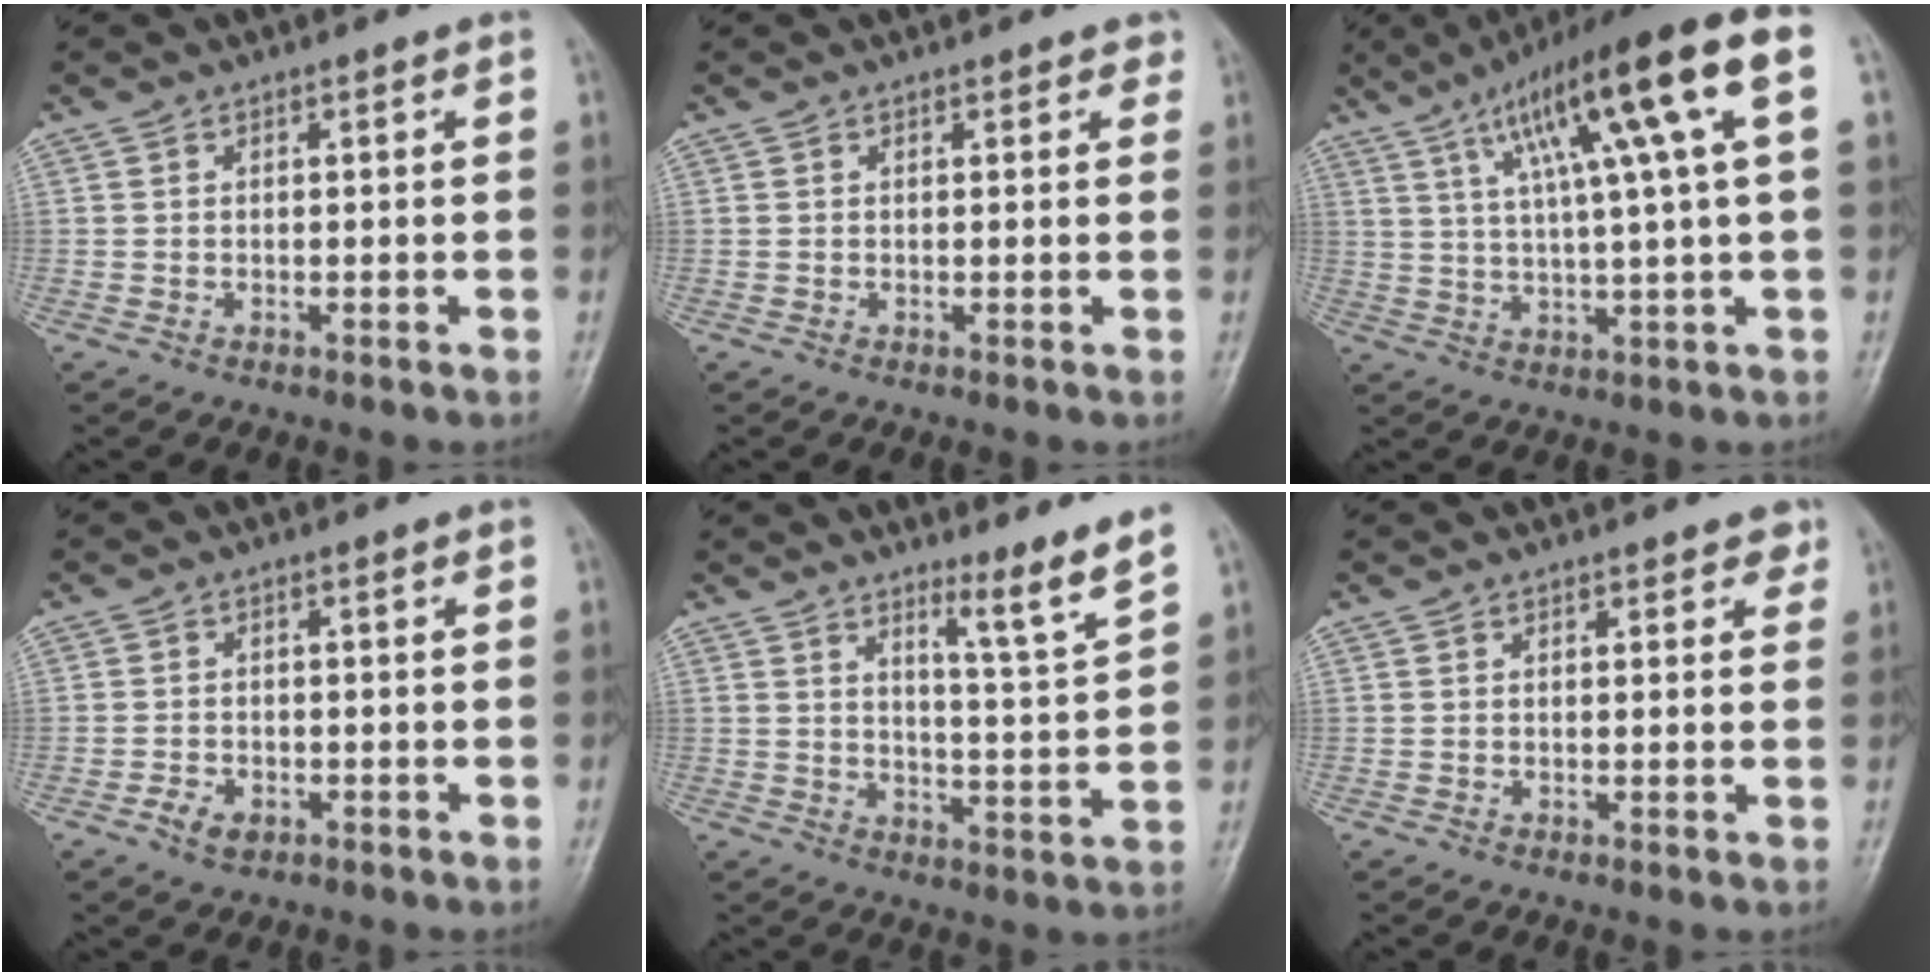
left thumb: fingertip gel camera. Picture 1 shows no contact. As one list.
[{"total": 1.5, "force": [1.0, 0.8, 0.8], "torque": [0.004, -0.002, 0.006]}, {"total": 18.3, "force": [6.7, 2.0, 16.9], "torque": [-0.269, 0.016, 0.104]}, {"total": 3.0, "force": [-1.6, 1.9, 1.7], "torque": [-0.030, 0.008, -0.025]}, {"total": 6.8, "force": [5.2, -0.7, 4.3], "torque": [-0.063, -0.062, 0.084]}, {"total": 1.9, "force": [1.2, 1.1, 0.9], "torque": [0.007, -0.003, 0.009]}]